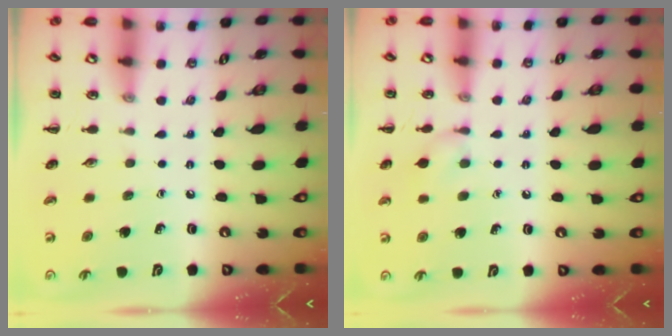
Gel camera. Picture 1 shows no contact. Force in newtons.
{"total": 6.6, "press": 6.4, "slide": 1.5}